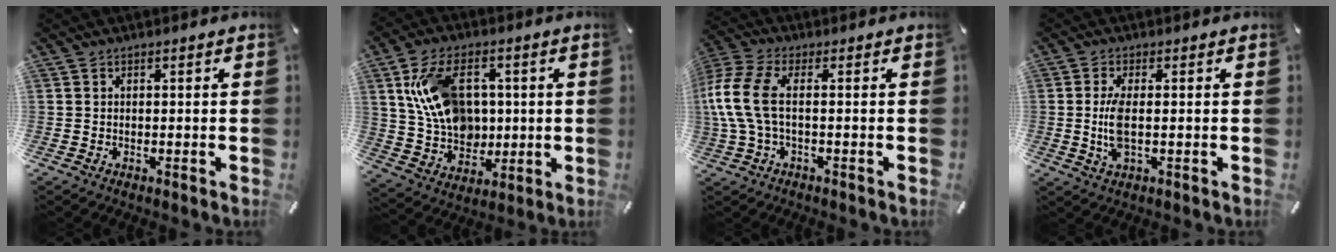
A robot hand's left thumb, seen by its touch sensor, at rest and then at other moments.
{"total": 15.2, "force": [3.1, 11.2, 9.8], "torque": [-0.206, 0.008, 0.060]}
{"total": 10.2, "force": [-0.2, 5.0, 8.9], "torque": [-0.198, -0.006, -0.001]}
{"total": 6.0, "force": [-0.1, 1.9, 5.7], "torque": [-0.130, -0.011, -0.008]}